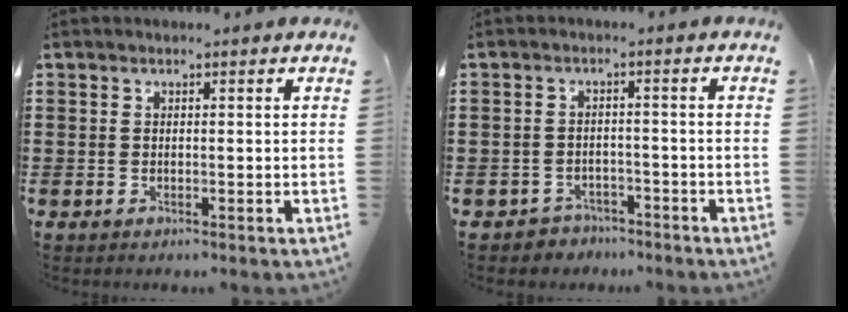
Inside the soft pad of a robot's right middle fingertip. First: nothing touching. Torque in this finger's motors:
{"motor_torque": [0.38, 0.01, 0.11, 0.01]}